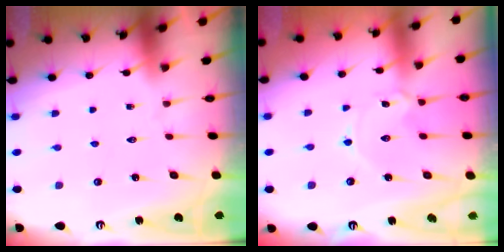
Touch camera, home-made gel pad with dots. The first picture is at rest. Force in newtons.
{"total": 1.7, "press": 1.7, "slide": 0.2}